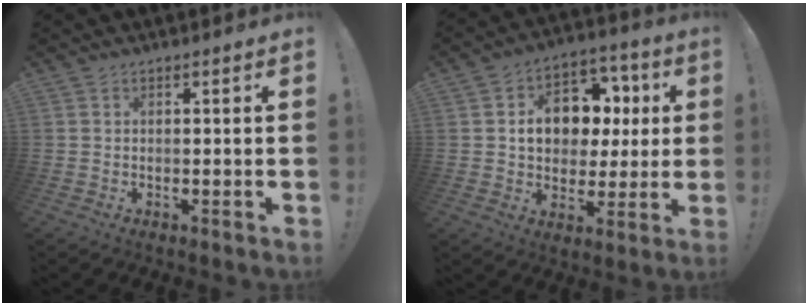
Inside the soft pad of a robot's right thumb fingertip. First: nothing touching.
{"total": 13.0, "force": [2.5, 10.3, 7.6], "torque": [-0.101, -0.009, 0.053]}